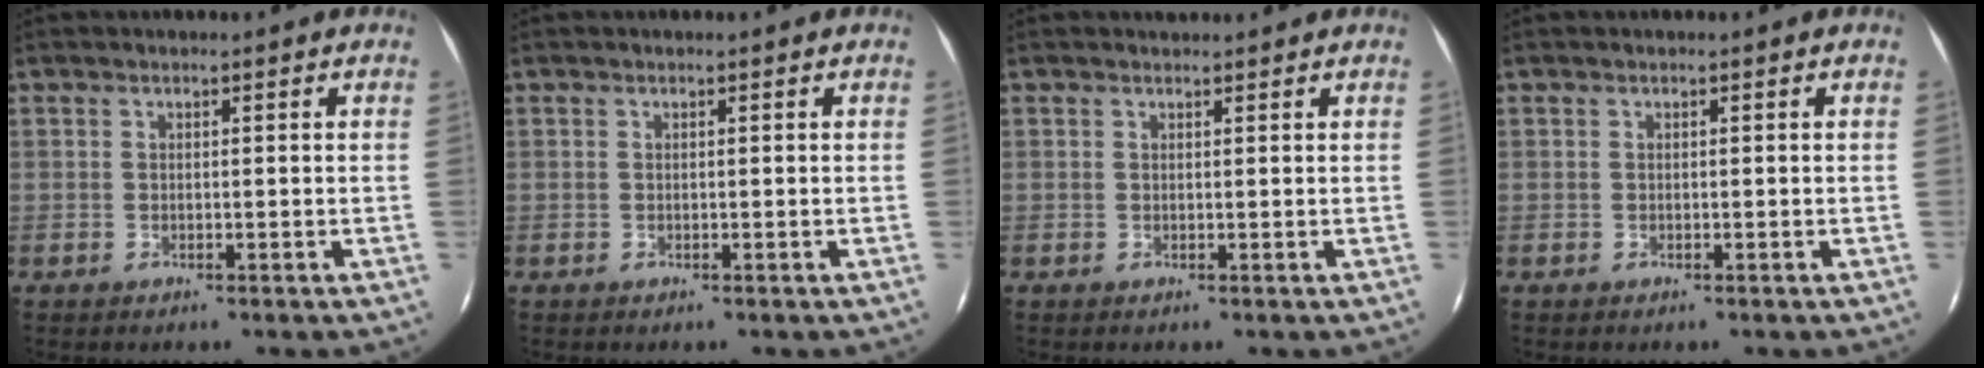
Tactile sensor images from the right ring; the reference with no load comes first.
{"total": 0.0}
{"total": 0.8, "force": [0.8, 0.2, 0.1], "torque": [-0.004, 0.005, 0.013]}
{"total": 0.0}